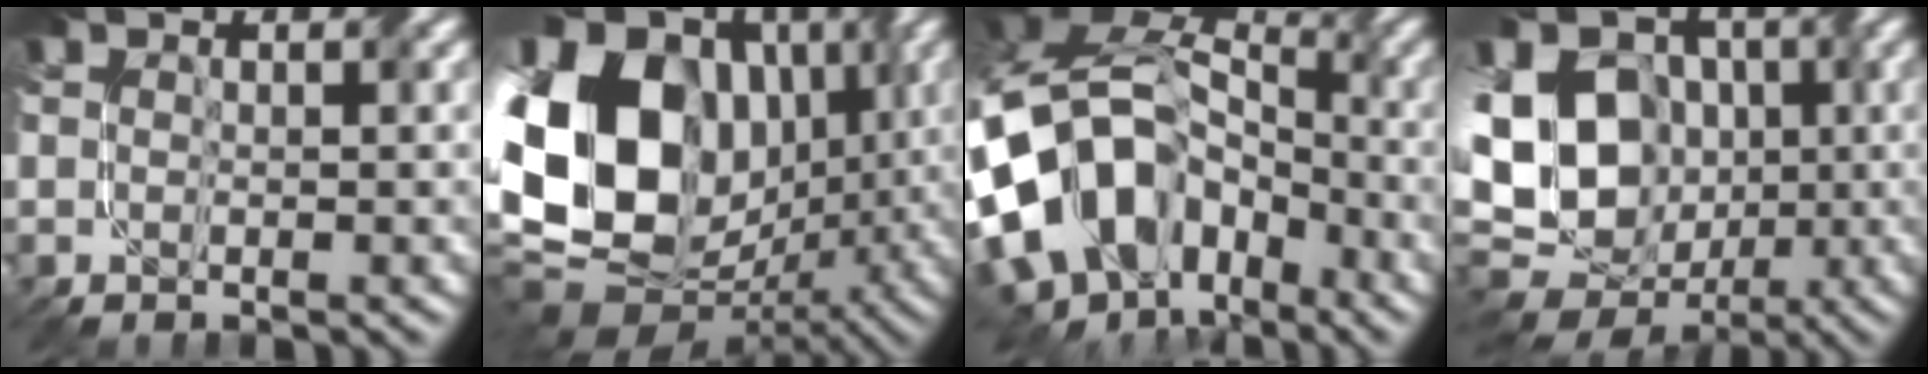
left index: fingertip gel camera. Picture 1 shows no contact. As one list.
[{"total": 19.6, "force": [1.1, 14.7, 12.9], "torque": [-0.270, 0.015, 0.019]}, {"total": 16.8, "force": [-3.9, 12.4, 10.7], "torque": [-0.222, 0.007, -0.080]}, {"total": 17.6, "force": [-0.9, 14.5, 10.0], "torque": [-0.195, 0.020, -0.034]}]